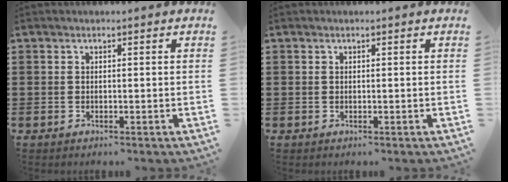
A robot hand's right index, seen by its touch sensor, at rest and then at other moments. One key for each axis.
{"total": 0.0}